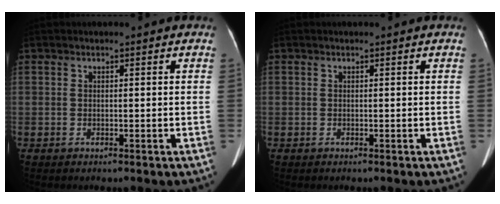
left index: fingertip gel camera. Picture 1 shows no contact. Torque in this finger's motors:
{"motor_torque": [-0.01, 0.01, 0.00, 0.00]}